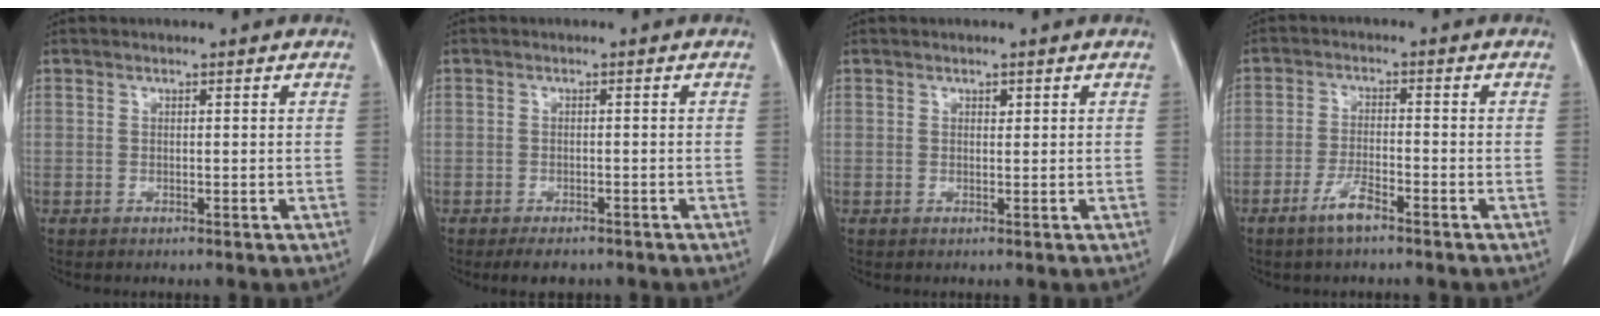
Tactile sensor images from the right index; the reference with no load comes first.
{"total": 3.1, "force": [-2.4, 1.4, 1.3], "torque": [-0.015, 0.000, -0.030]}
{"total": 0.7, "force": [0.4, 0.4, 0.4], "torque": [-0.002, -0.001, 0.005]}
{"total": 4.3, "force": [-3.0, 0.7, 3.0], "torque": [-0.060, -0.001, -0.058]}